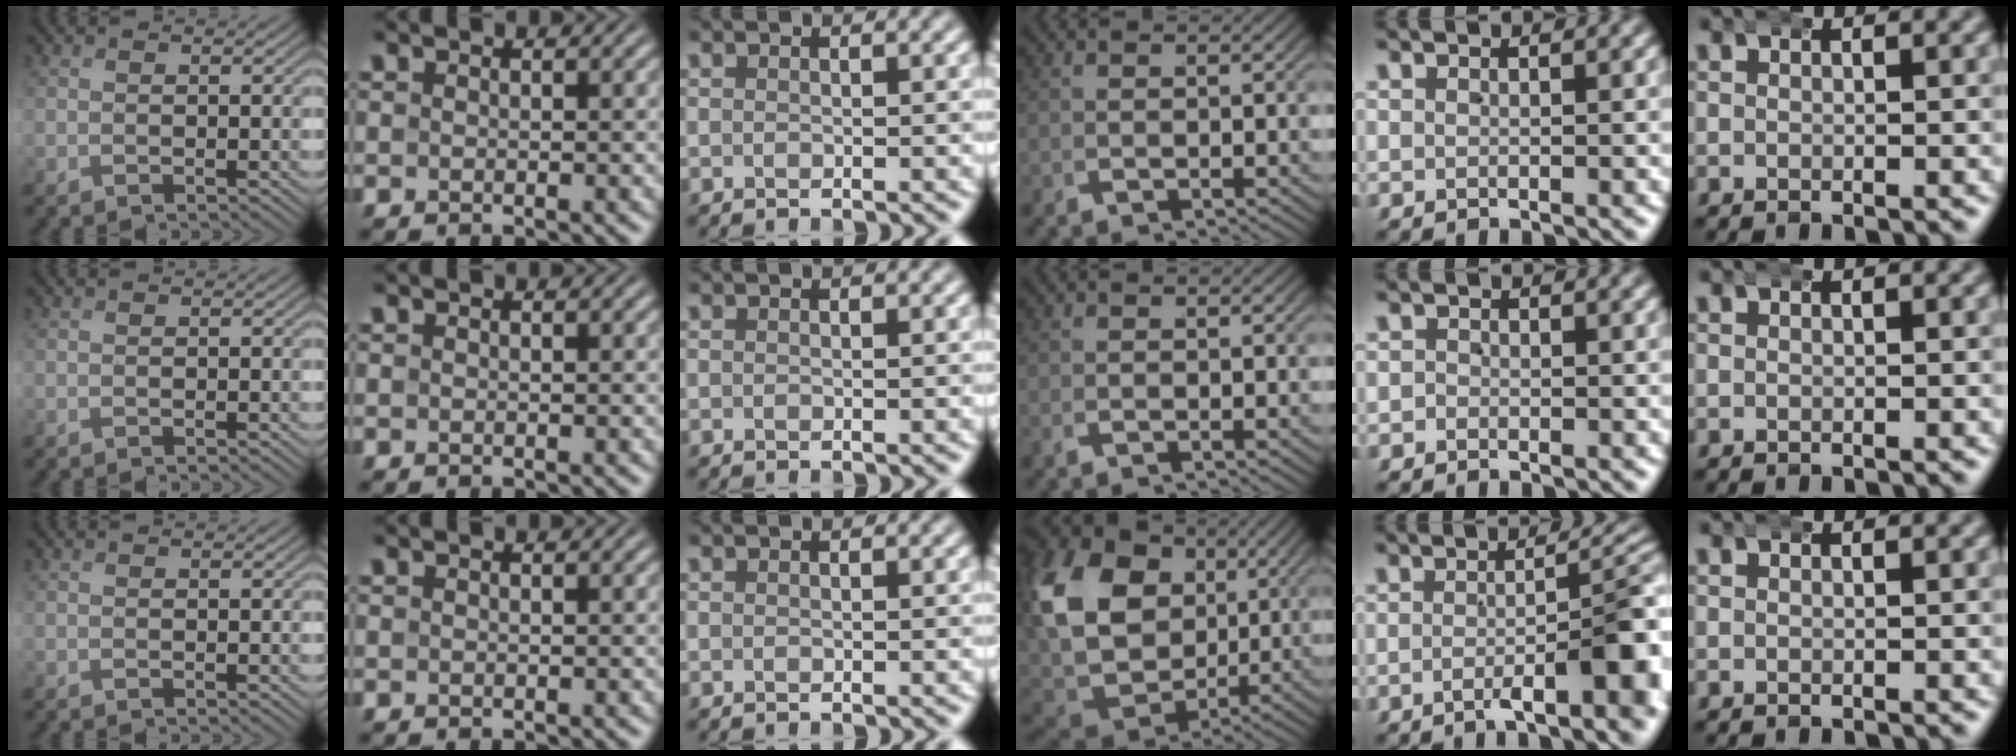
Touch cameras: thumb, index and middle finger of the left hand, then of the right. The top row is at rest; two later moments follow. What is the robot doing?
{"motion": "wrap", "object": "aluminum foil"}